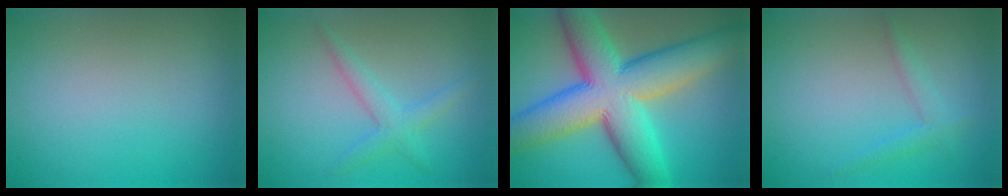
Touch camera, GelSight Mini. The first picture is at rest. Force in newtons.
{"total": 2.2, "press": 2.2, "slide": 0.1}
{"total": 13.1, "press": 13.1, "slide": 0.4}
{"total": 1.5, "press": 1.5, "slide": 0.1}